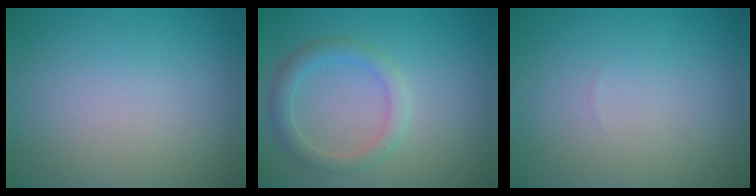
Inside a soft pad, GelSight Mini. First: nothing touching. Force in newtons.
{"total": 2.4, "press": 2.4, "slide": 0.1}
{"total": 0.0}